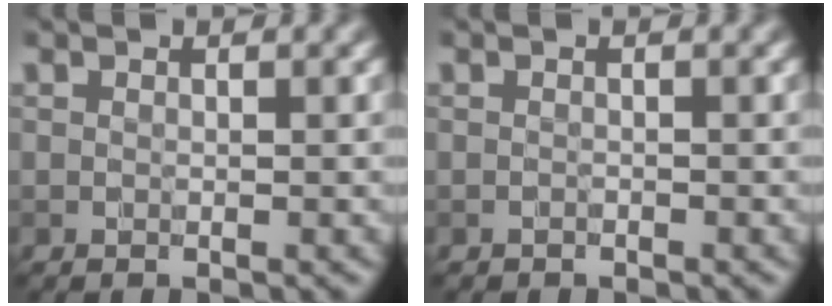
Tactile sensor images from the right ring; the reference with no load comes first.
{"total": 0.0}